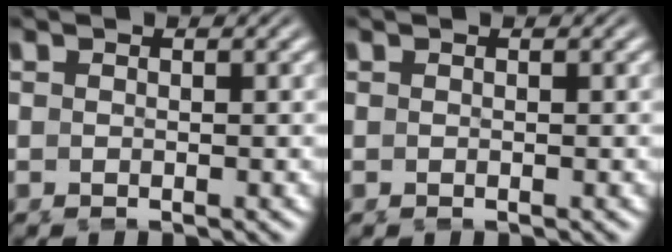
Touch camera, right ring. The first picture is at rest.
{"total": 0.0}